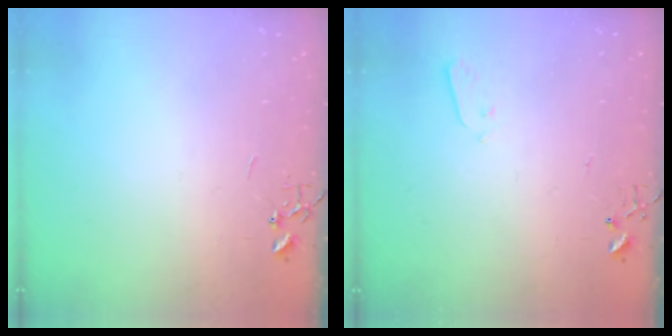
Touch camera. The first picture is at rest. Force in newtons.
{"total": 2.8, "press": 2.7, "slide": 0.4}